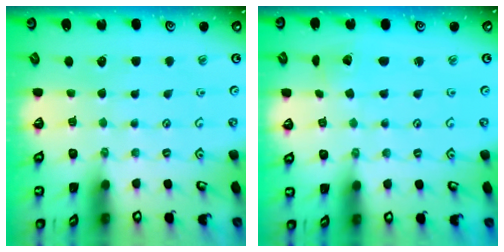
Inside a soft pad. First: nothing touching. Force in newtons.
{"total": 2.1, "press": 2.1, "slide": 0.1}